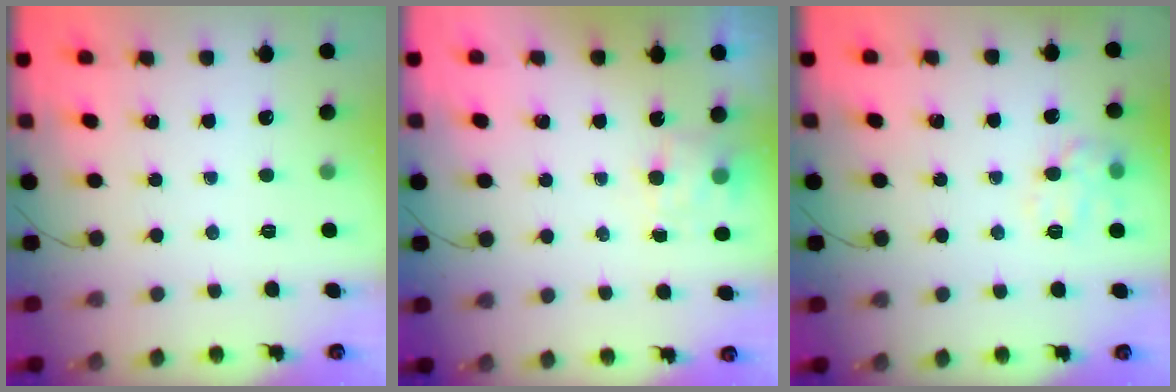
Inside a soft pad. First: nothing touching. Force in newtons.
{"total": 5.6, "press": 5.5, "slide": 1.1}
{"total": 10.2, "press": 10.2, "slide": 0.4}